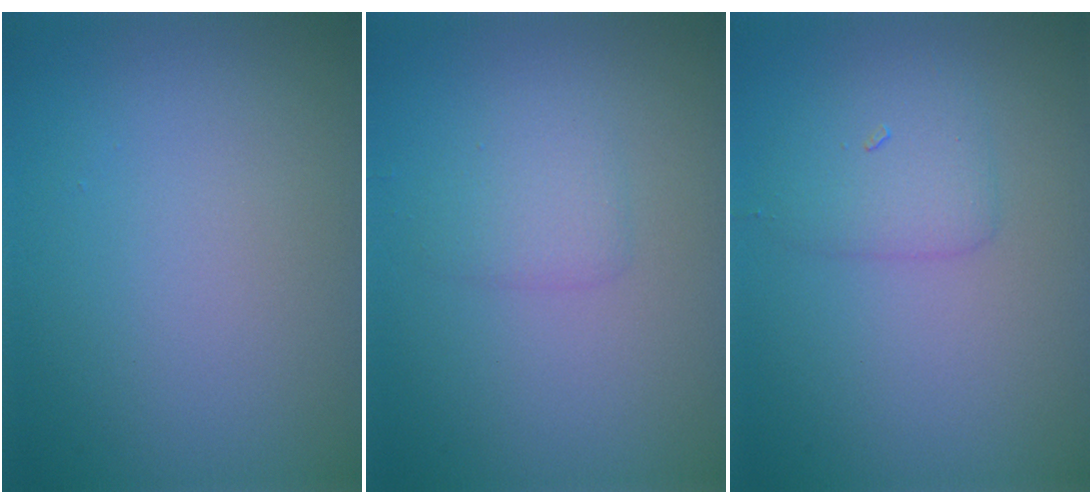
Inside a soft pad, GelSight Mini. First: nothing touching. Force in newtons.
{"total": 1.7, "press": 1.7, "slide": 0.0}
{"total": 2.3, "press": 2.3, "slide": 0.1}